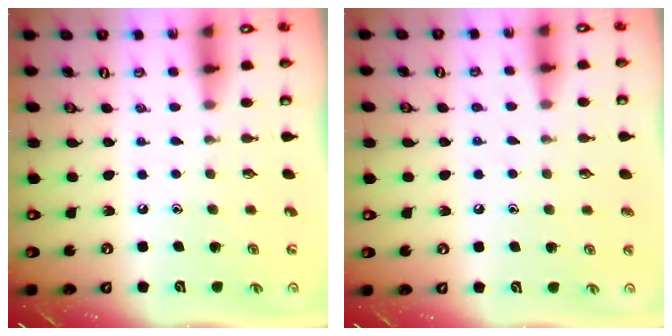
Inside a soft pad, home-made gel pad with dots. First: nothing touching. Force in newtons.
{"total": 4.5, "press": 4.4, "slide": 0.7}